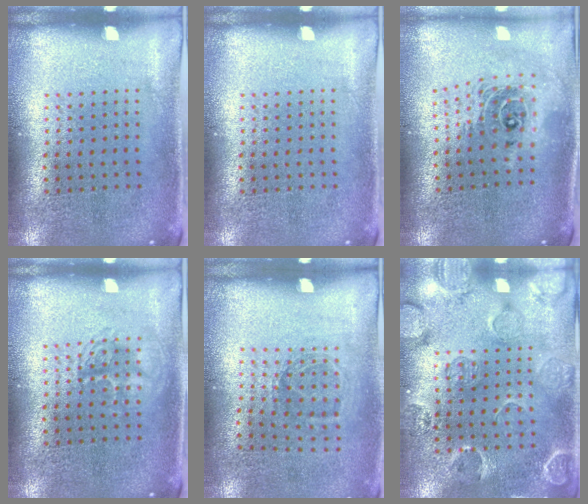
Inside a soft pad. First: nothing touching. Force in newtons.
{"total": 0.0}
{"total": 2.0, "press": 1.6, "slide": 1.3}
{"total": 1.9, "press": 1.9, "slide": 0.3}
{"total": 1.1, "press": 0.8, "slide": 0.7}
{"total": 2.5, "press": 1.8, "slide": 1.8}